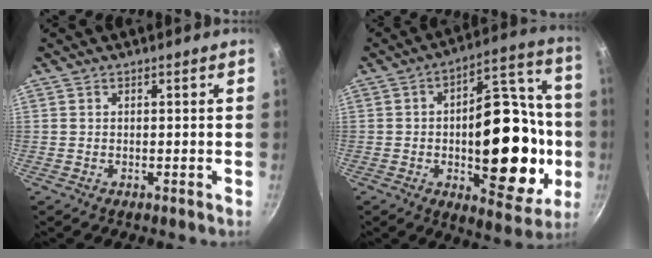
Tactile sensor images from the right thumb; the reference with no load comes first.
{"total": 25.3, "force": [-3.6, 13.3, 21.2], "torque": [-0.228, 0.044, -0.051]}